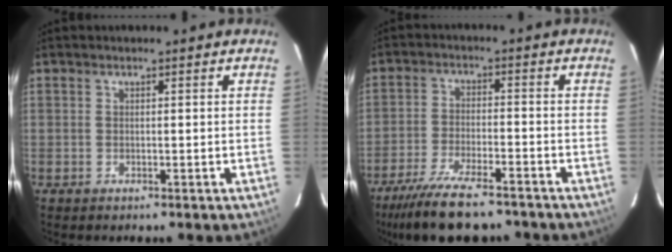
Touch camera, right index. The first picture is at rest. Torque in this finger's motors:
{"motor_torque": [1.08, -1.07, 0.23, 0.12]}